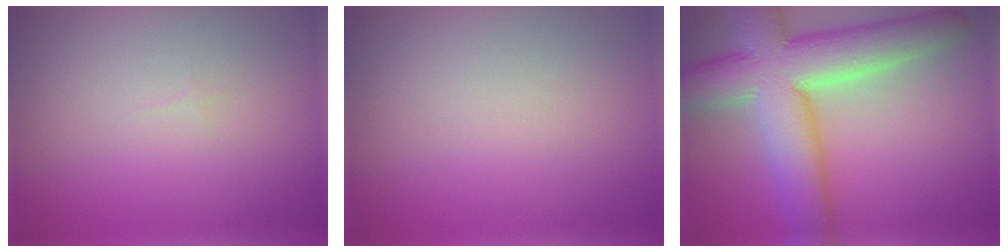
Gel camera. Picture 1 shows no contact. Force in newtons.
{"total": 0.0}
{"total": 11.3, "press": 11.3, "slide": 0.9}